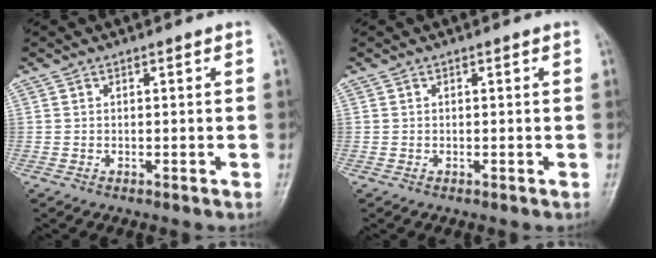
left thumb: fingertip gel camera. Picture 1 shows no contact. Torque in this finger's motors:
{"motor_torque": [-0.02, 0.00, 0.01, 0.02, 0.00]}